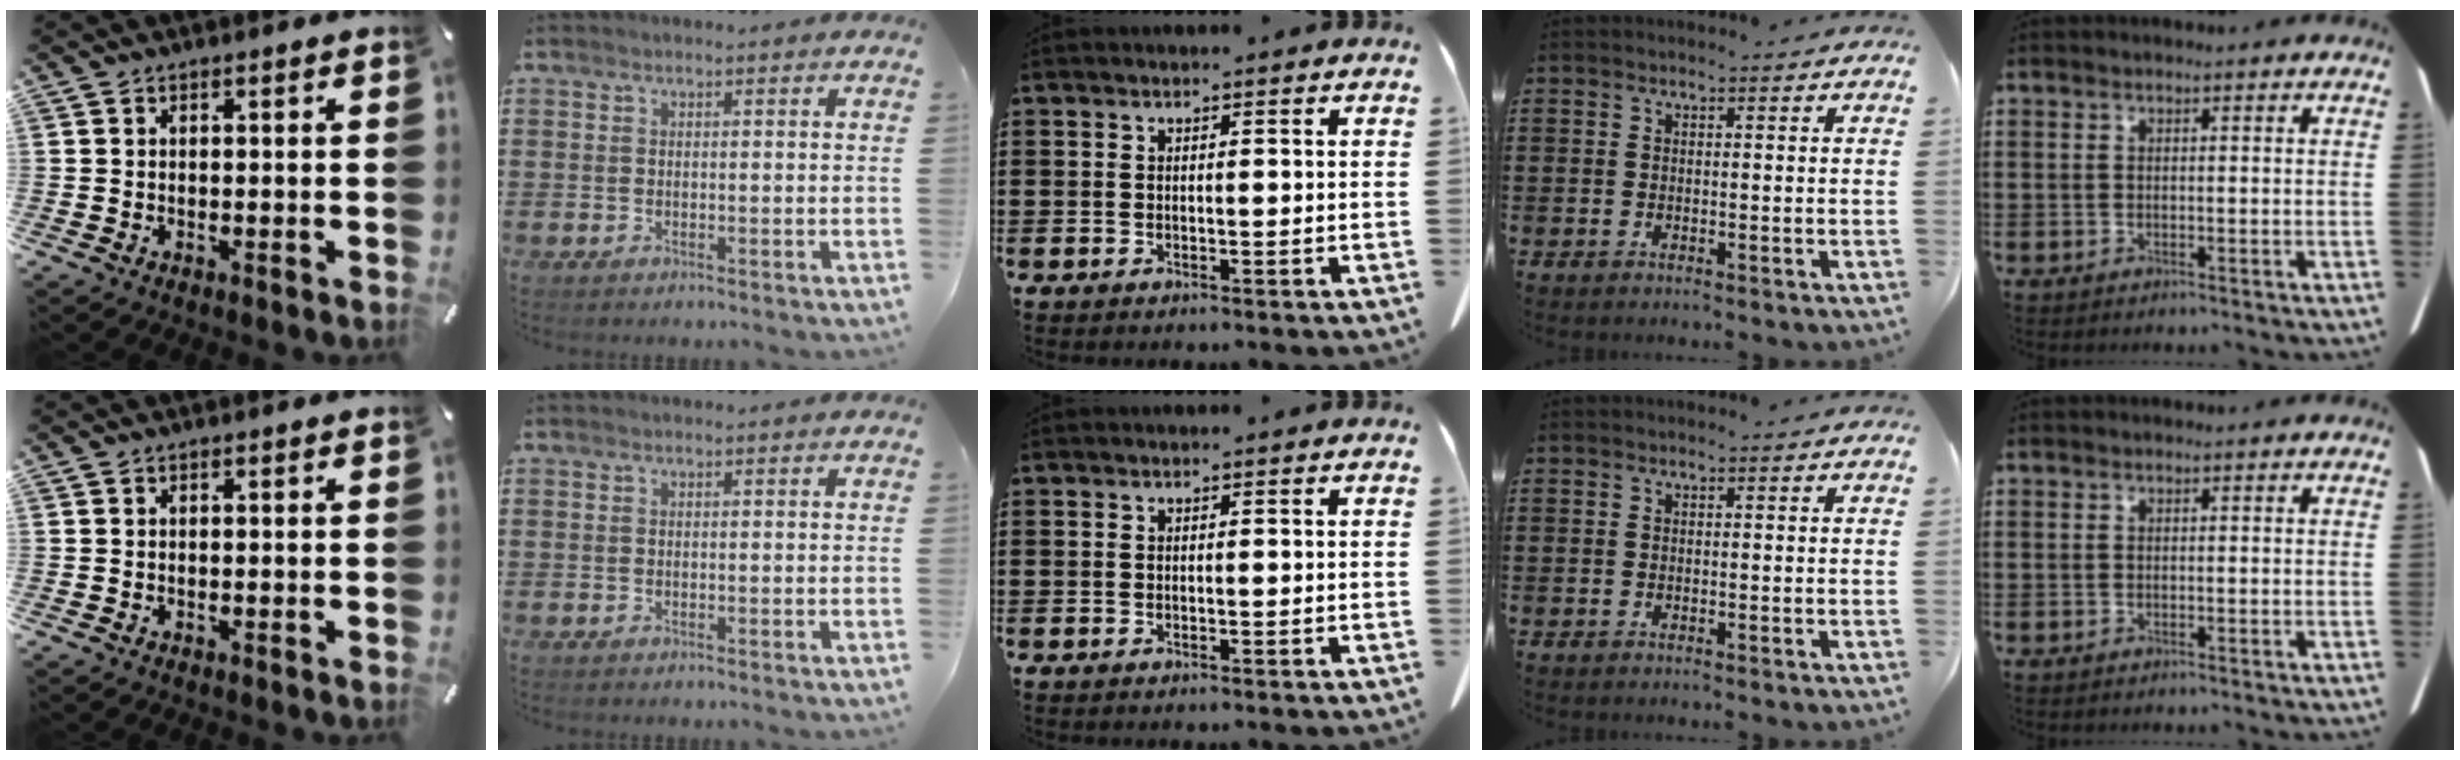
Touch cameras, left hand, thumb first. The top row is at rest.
{}